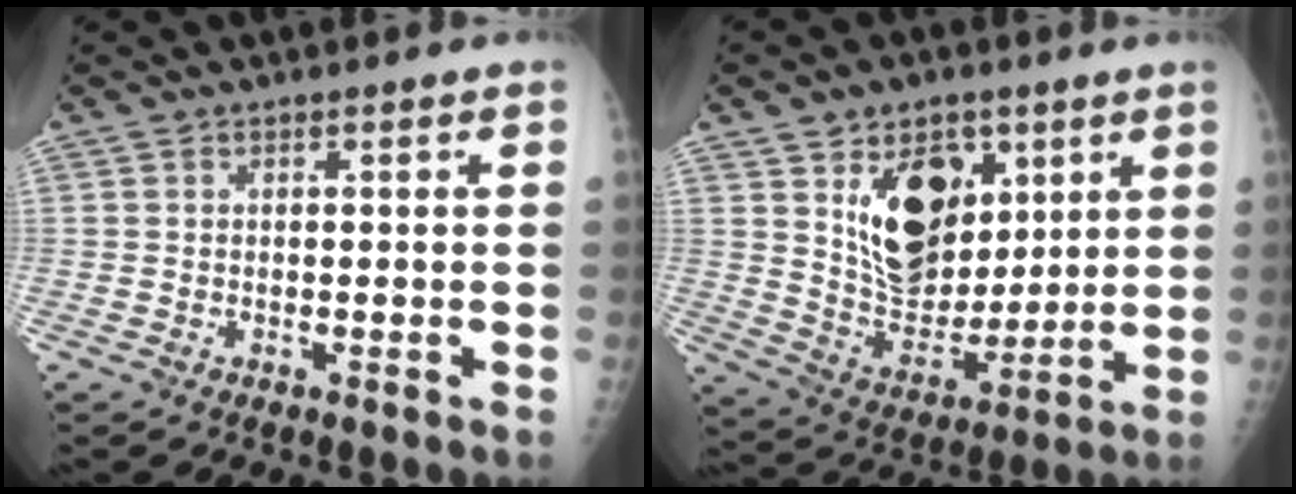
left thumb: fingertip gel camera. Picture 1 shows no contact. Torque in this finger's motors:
{"motor_torque": [0.38, 0.37, 0.84, -0.26, 0.21]}